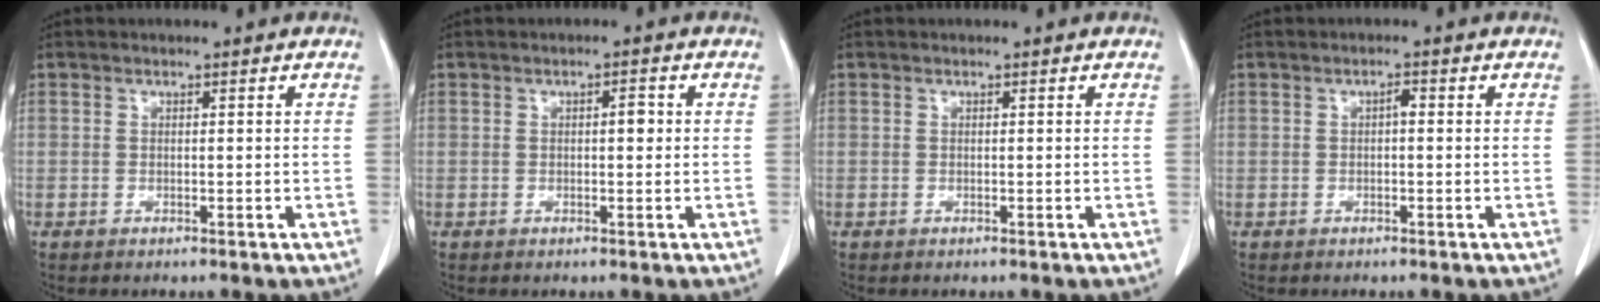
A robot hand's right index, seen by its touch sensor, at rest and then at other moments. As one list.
[{"total": 1.7, "force": [0.2, 0.6, 1.6], "torque": [-0.024, 0.004, 0.003]}, {"total": 0.0}, {"total": 1.1, "force": [0.0, 0.4, 1.0], "torque": [-0.016, 0.003, -0.001]}]